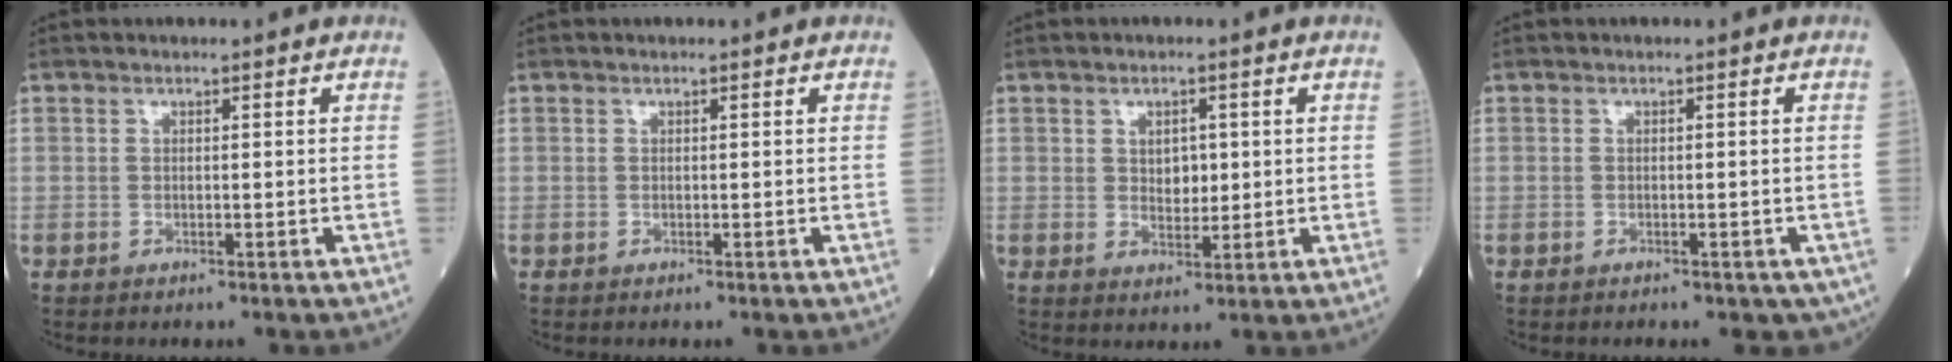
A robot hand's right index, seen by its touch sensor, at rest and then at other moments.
{"total": 0.0}
{"total": 3.3, "force": [0.6, 2.0, 2.5], "torque": [-0.035, -0.004, 0.014]}
{"total": 4.1, "force": [-2.7, 2.0, 2.3], "torque": [-0.019, -0.002, -0.034]}